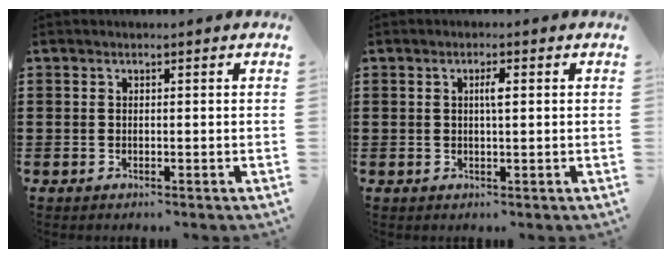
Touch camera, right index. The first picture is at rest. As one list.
[{"total": 1.8, "force": [0.3, 0.4, 1.7], "torque": [-0.034, 0.004, 0.003]}]